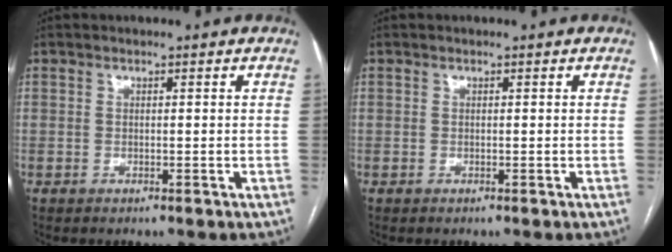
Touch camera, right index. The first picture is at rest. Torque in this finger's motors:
{"motor_torque": [0.00, 0.00, 0.04, 0.01]}